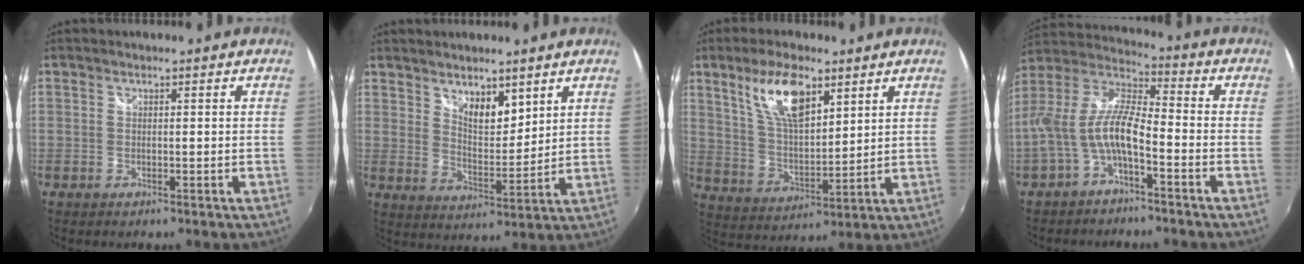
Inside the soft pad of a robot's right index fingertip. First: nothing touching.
{"total": 7.1, "force": [4.9, 3.3, 4.0], "torque": [-0.052, 0.000, 0.086]}
{"total": 12.2, "force": [6.7, 4.7, 9.0], "torque": [-0.165, 0.009, 0.134]}
{"total": 11.1, "force": [-4.2, 3.3, 9.8], "torque": [-0.209, 0.010, -0.080]}